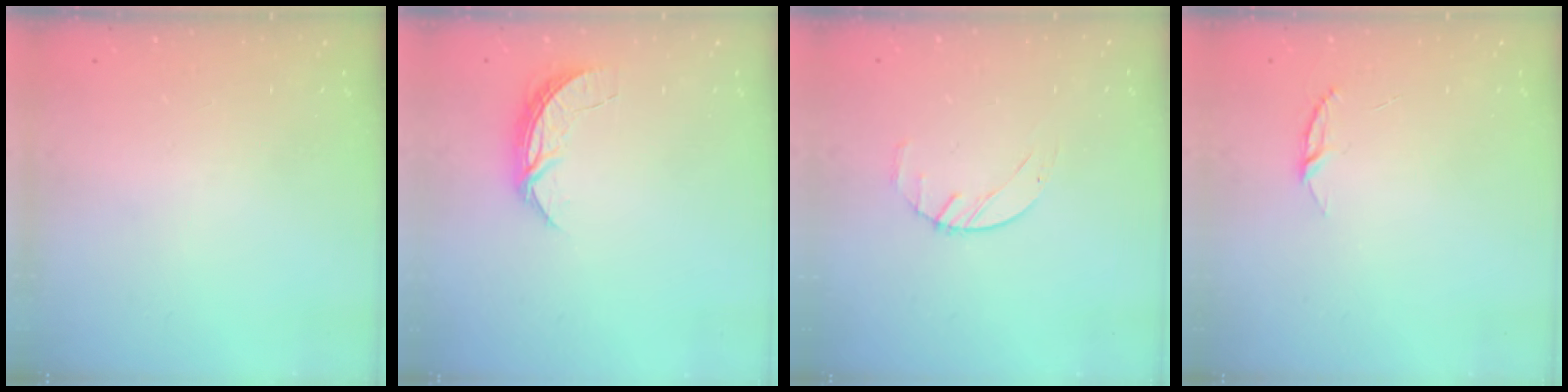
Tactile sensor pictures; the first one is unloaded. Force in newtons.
{"total": 5.6, "press": 5.6, "slide": 0.5}
{"total": 2.5, "press": 2.5, "slide": 0.4}
{"total": 3.9, "press": 3.8, "slide": 0.4}